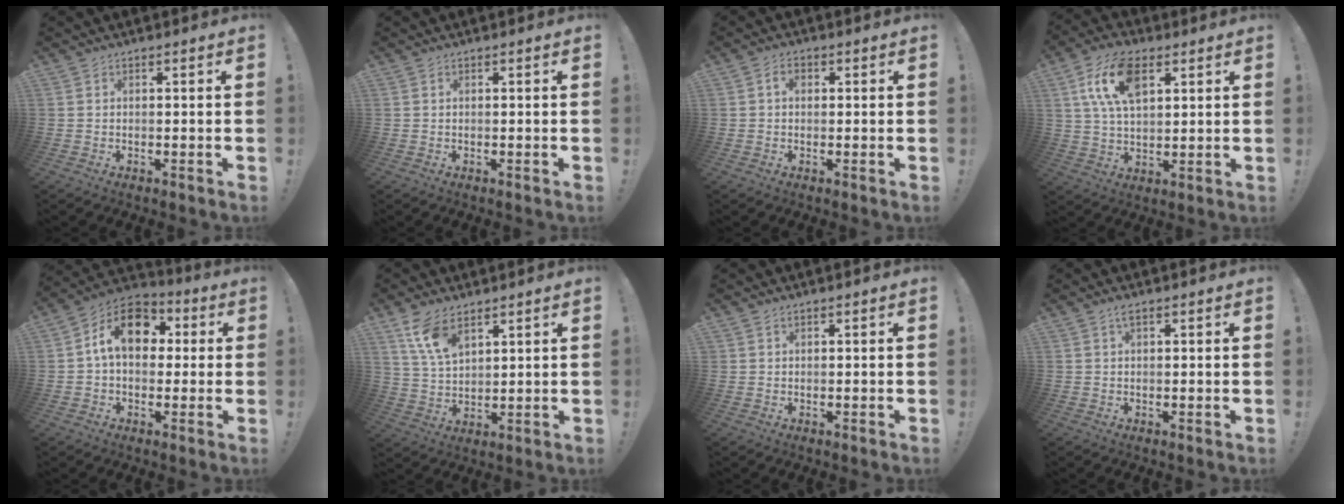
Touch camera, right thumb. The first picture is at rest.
{"total": 0.0}
{"total": 2.7, "force": [0.5, 1.9, 1.8], "torque": [-0.019, 0.002, 0.006]}
{"total": 14.1, "force": [6.0, 7.7, 10.1], "torque": [-0.187, -0.005, 0.108]}
{"total": 14.6, "force": [3.5, 10.1, 10.0], "torque": [-0.150, 0.006, 0.066]}
{"total": 10.0, "force": [6.6, 4.7, 5.9], "torque": [-0.104, -0.029, 0.125]}
{"total": 0.8, "force": [0.6, 0.5, 0.2], "torque": [0.004, -0.003, 0.011]}
{"total": 1.8, "force": [1.0, 0.4, 1.5], "torque": [-0.024, -0.001, 0.016]}